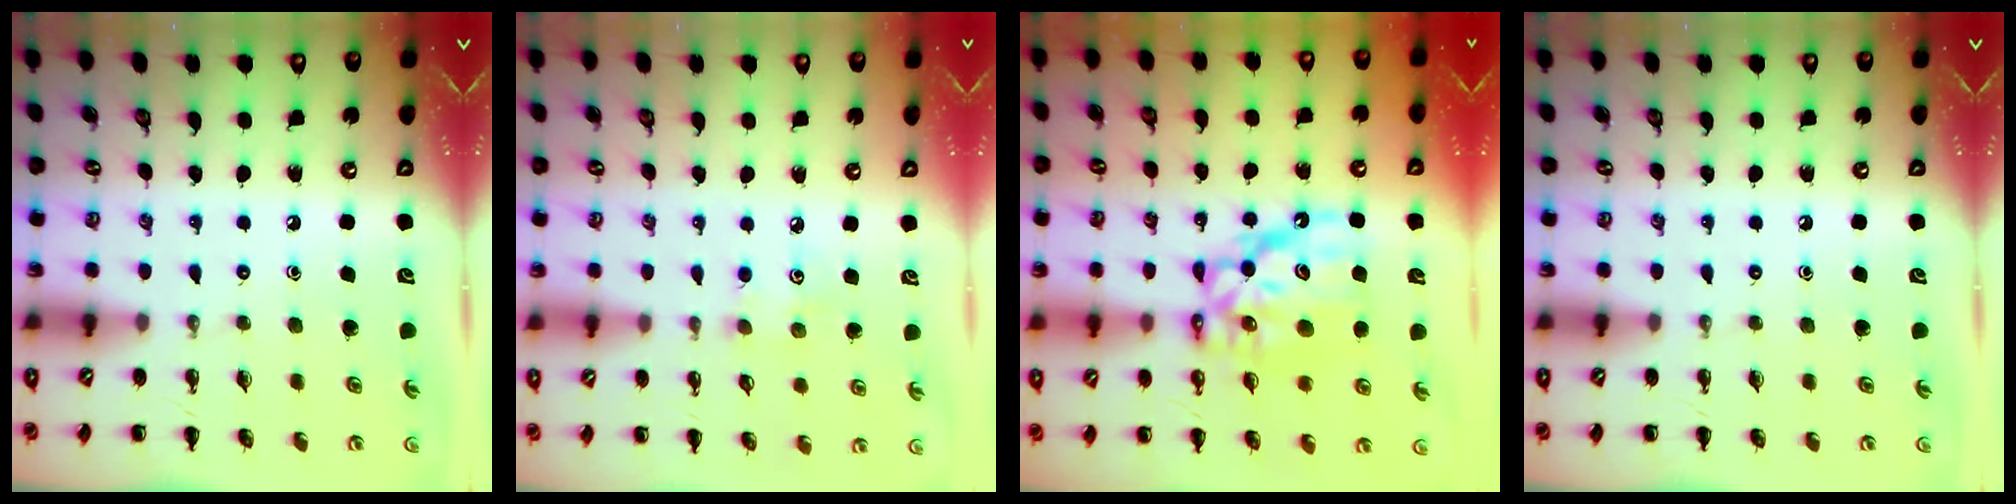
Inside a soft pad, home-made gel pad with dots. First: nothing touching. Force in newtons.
{"total": 3.5, "press": 3.4, "slide": 0.9}
{"total": 11.3, "press": 10.8, "slide": 3.3}
{"total": 0.0}